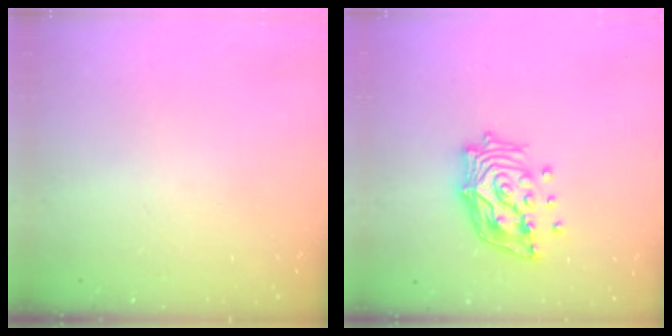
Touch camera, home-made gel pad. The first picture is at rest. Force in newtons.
{"total": 18.2, "press": 18.0, "slide": 2.7}